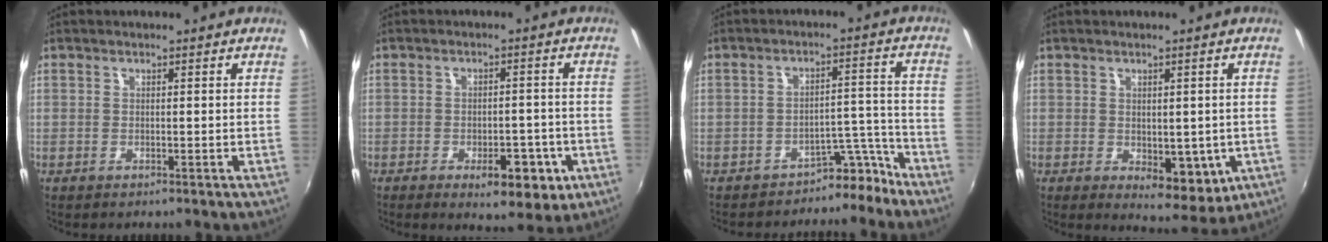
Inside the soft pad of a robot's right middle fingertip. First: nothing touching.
{"total": 8.6, "force": [-4.1, 4.2, 6.4], "torque": [-0.100, -0.006, -0.046]}
{"total": 6.6, "force": [-5.8, 2.9, 1.2], "torque": [-0.001, 0.037, -0.083]}
{"total": 6.9, "force": [-1.3, 4.2, 5.4], "torque": [-0.075, -0.019, -0.009]}